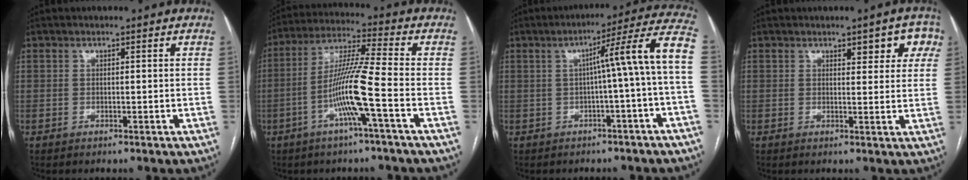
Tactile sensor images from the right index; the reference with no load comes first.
{"total": 10.8, "force": [-3.5, -1.0, 10.1], "torque": [-0.194, 0.005, -0.071]}
{"total": 10.6, "force": [-0.8, -1.6, 10.4], "torque": [-0.128, 0.028, -0.017]}
{"total": 5.2, "force": [2.6, 2.0, 4.0], "torque": [-0.032, 0.011, 0.027]}